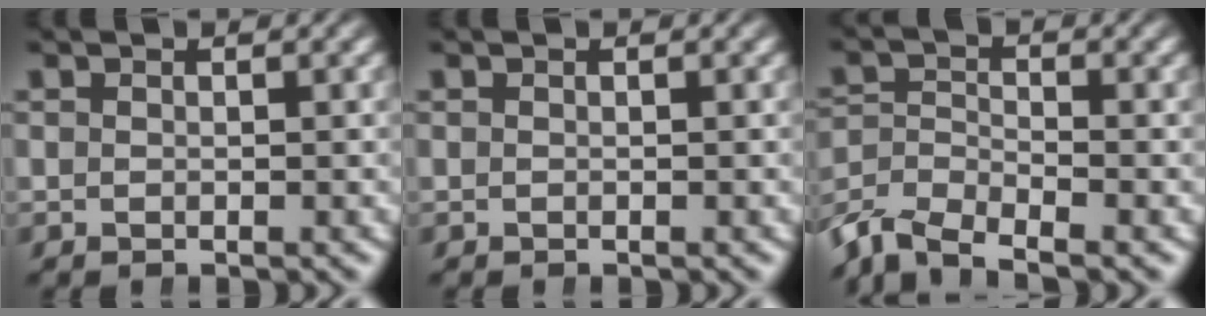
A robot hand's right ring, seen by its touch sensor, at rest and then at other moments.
{"total": 0.0}
{"total": 6.3, "force": [-4.1, 4.1, 2.6], "torque": [-0.069, -0.031, -0.061]}